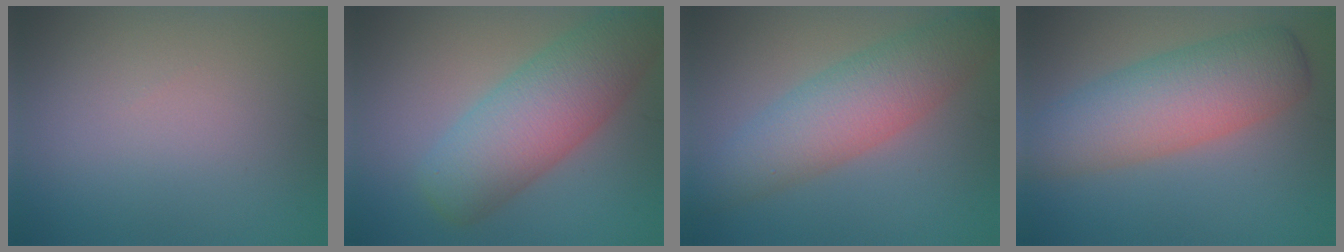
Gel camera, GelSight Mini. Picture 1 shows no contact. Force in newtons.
{"total": 8.3, "press": 8.3, "slide": 0.3}
{"total": 6.4, "press": 6.4, "slide": 0.1}
{"total": 7.6, "press": 7.6, "slide": 0.2}